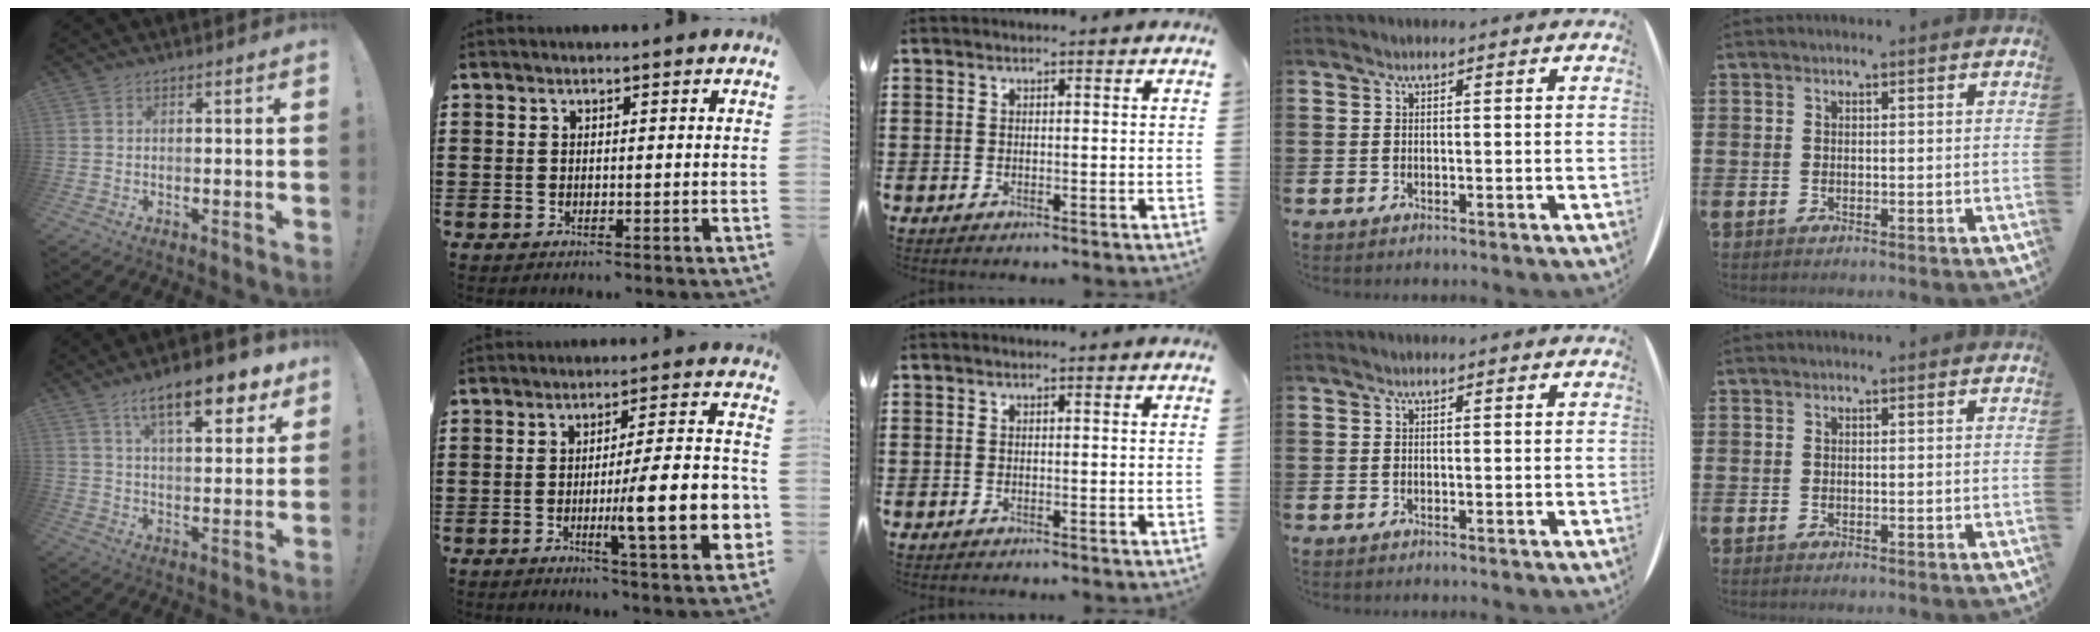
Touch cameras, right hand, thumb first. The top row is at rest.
{"thumb": {"total": 15.3, "force": [9.1, 4.7, 11.3], "torque": [-0.172, -0.047, 0.146]}, "index": {"total": 14.8, "force": [-3.2, 2.6, 14.2], "torque": [-0.219, -0.012, -0.054]}}